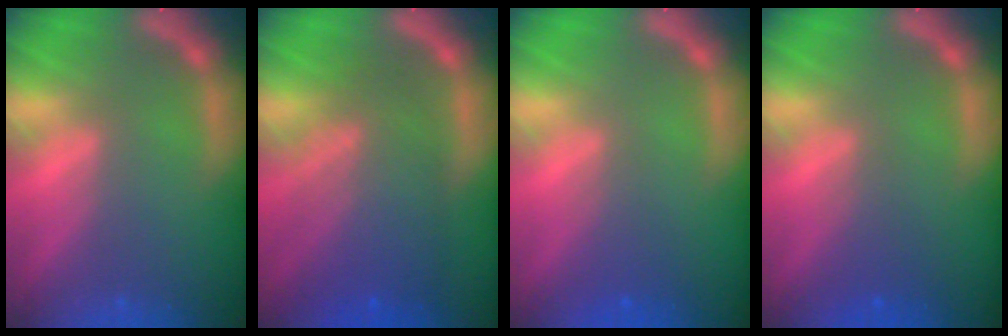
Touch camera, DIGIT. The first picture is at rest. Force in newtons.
{"total": 8.1}
{"total": 2.0}
{"total": 2.0}